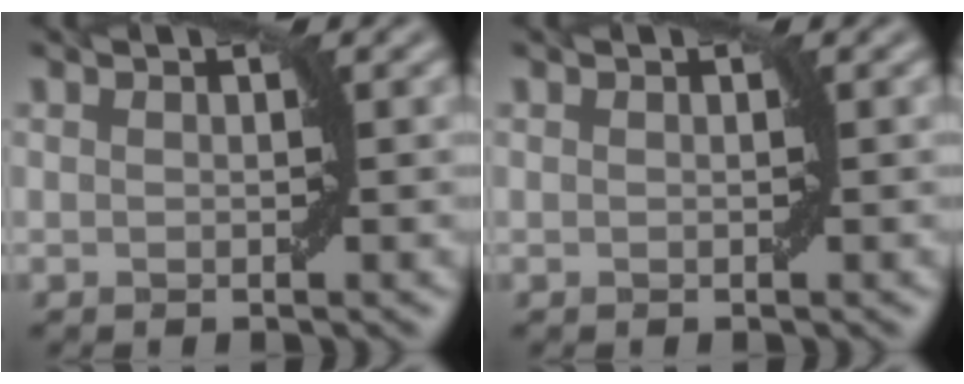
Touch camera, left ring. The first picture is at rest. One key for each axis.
{"total": 0.0}